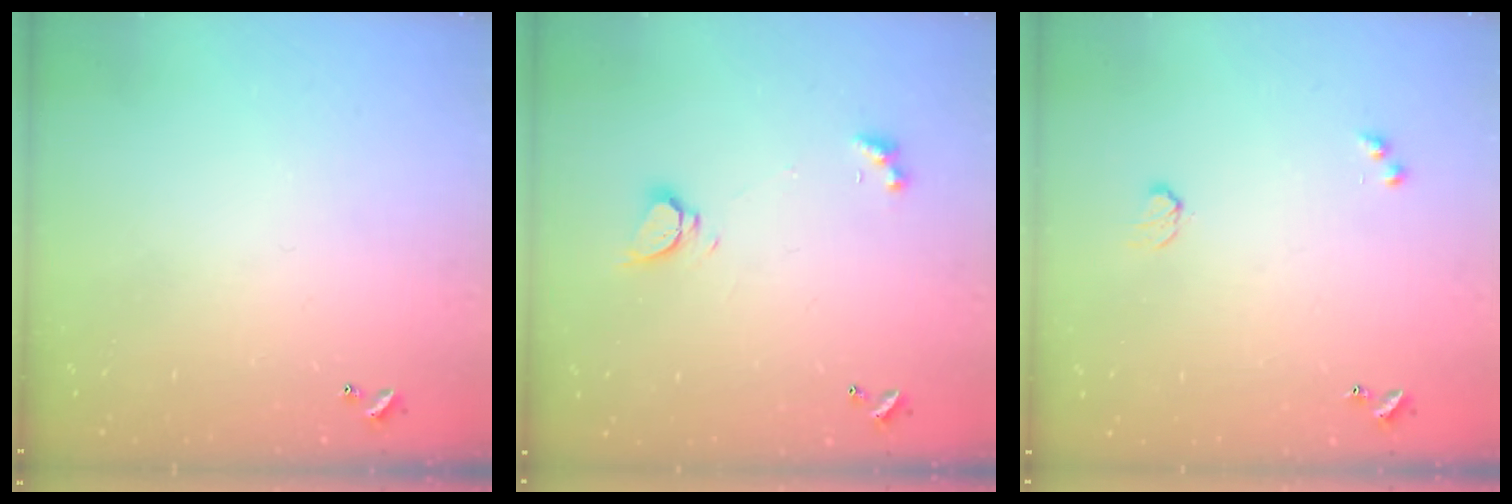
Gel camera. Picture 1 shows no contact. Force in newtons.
{"total": 3.3, "press": 3.3, "slide": 0.4}
{"total": 2.9, "press": 2.9, "slide": 0.5}